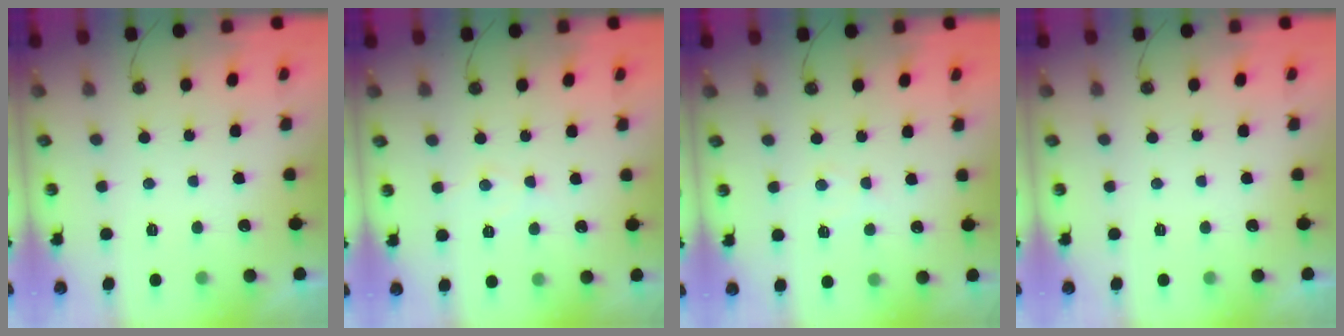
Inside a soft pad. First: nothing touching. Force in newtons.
{"total": 6.1, "press": 6.1, "slide": 0.5}
{"total": 5.5, "press": 5.5, "slide": 0.3}
{"total": 0.0}